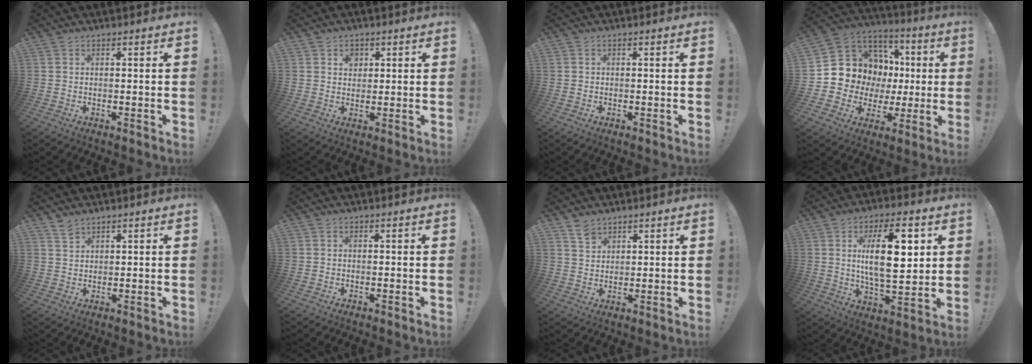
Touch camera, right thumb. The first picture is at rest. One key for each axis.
{"total": 3.1, "fx": 1.2, "fy": 2.6, "fz": 1.2, "tx": -0.012, "ty": -0.002, "tz": 0.020}
{"total": 0.0}
{"total": 10.6, "fx": 2.5, "fy": 9.8, "fz": 3.1, "tx": -0.044, "ty": -0.038, "tz": 0.071}
{"total": 2.8, "fx": 2.4, "fy": 1.0, "fz": 1.0, "tx": -0.015, "ty": -0.016, "tz": 0.044}
{"total": 0.0}
{"total": 4.4, "fx": 3.4, "fy": 2.6, "fz": 1.3, "tx": -0.020, "ty": -0.018, "tz": 0.065}
{"total": 17.5, "fx": 4.6, "fy": 6.6, "fz": 15.5, "tx": -0.260, "ty": -0.007, "tz": 0.062}